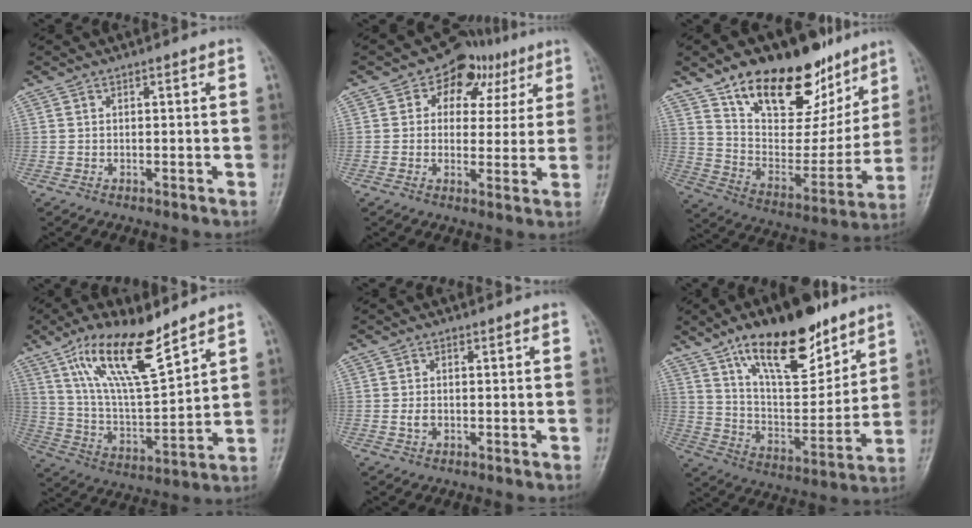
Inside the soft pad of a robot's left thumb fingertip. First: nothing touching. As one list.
[{"total": 10.4, "force": [4.3, 8.0, 5.0], "torque": [-0.016, 0.002, 0.057]}, {"total": 27.5, "force": [17.1, 13.8, 16.5], "torque": [-0.203, -0.054, 0.280]}, {"total": 16.8, "force": [10.8, 4.8, 12.0], "torque": [-0.198, -0.053, 0.211]}, {"total": 1.8, "force": [-0.2, 1.3, 1.2], "torque": [-0.019, 0.000, -0.005]}, {"total": 21.3, "force": [13.5, 8.6, 14.1], "torque": [-0.182, -0.068, 0.233]}]